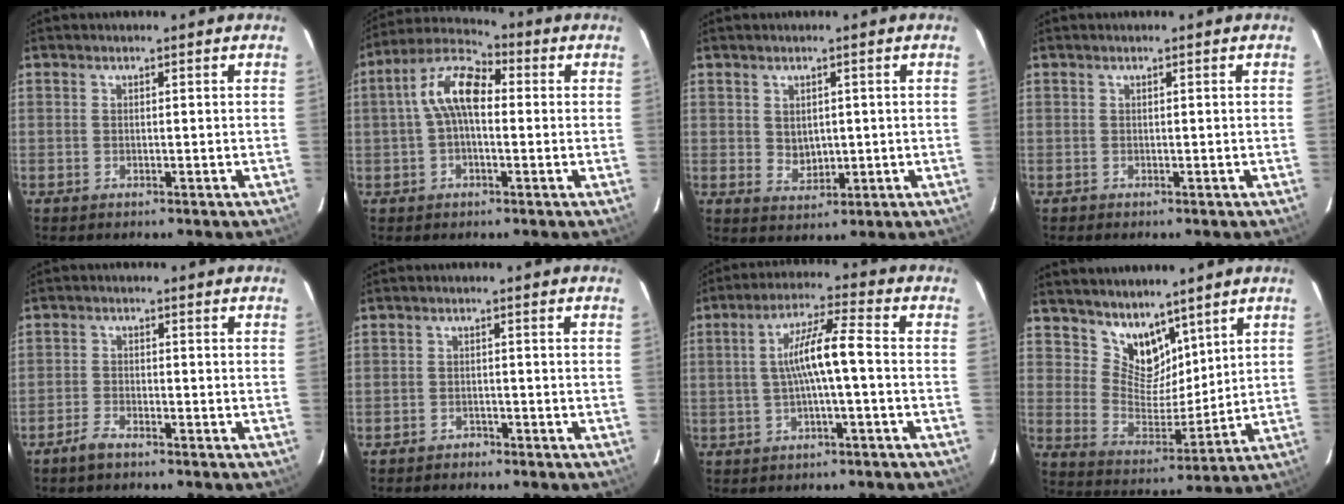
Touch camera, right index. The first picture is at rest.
{"total": 9.2, "force": [0.6, 4.4, 8.0], "torque": [-0.162, 0.031, 0.002]}
{"total": 3.5, "force": [0.6, 2.9, 1.8], "torque": [-0.027, -0.002, 0.021]}
{"total": 0.9, "force": [-0.6, 0.1, -0.6], "torque": [0.010, 0.003, -0.008]}
{"total": 2.9, "force": [-2.7, 0.6, 0.8], "torque": [-0.036, 0.000, -0.055]}
{"total": 2.2, "force": [-2.0, 0.7, -0.5], "torque": [0.001, 0.004, -0.035]}
{"total": 7.4, "force": [-1.0, 0.0, 7.4], "torque": [-0.139, 0.015, -0.015]}
{"total": 9.3, "force": [7.2, 4.9, 3.2], "torque": [-0.052, -0.003, 0.144]}